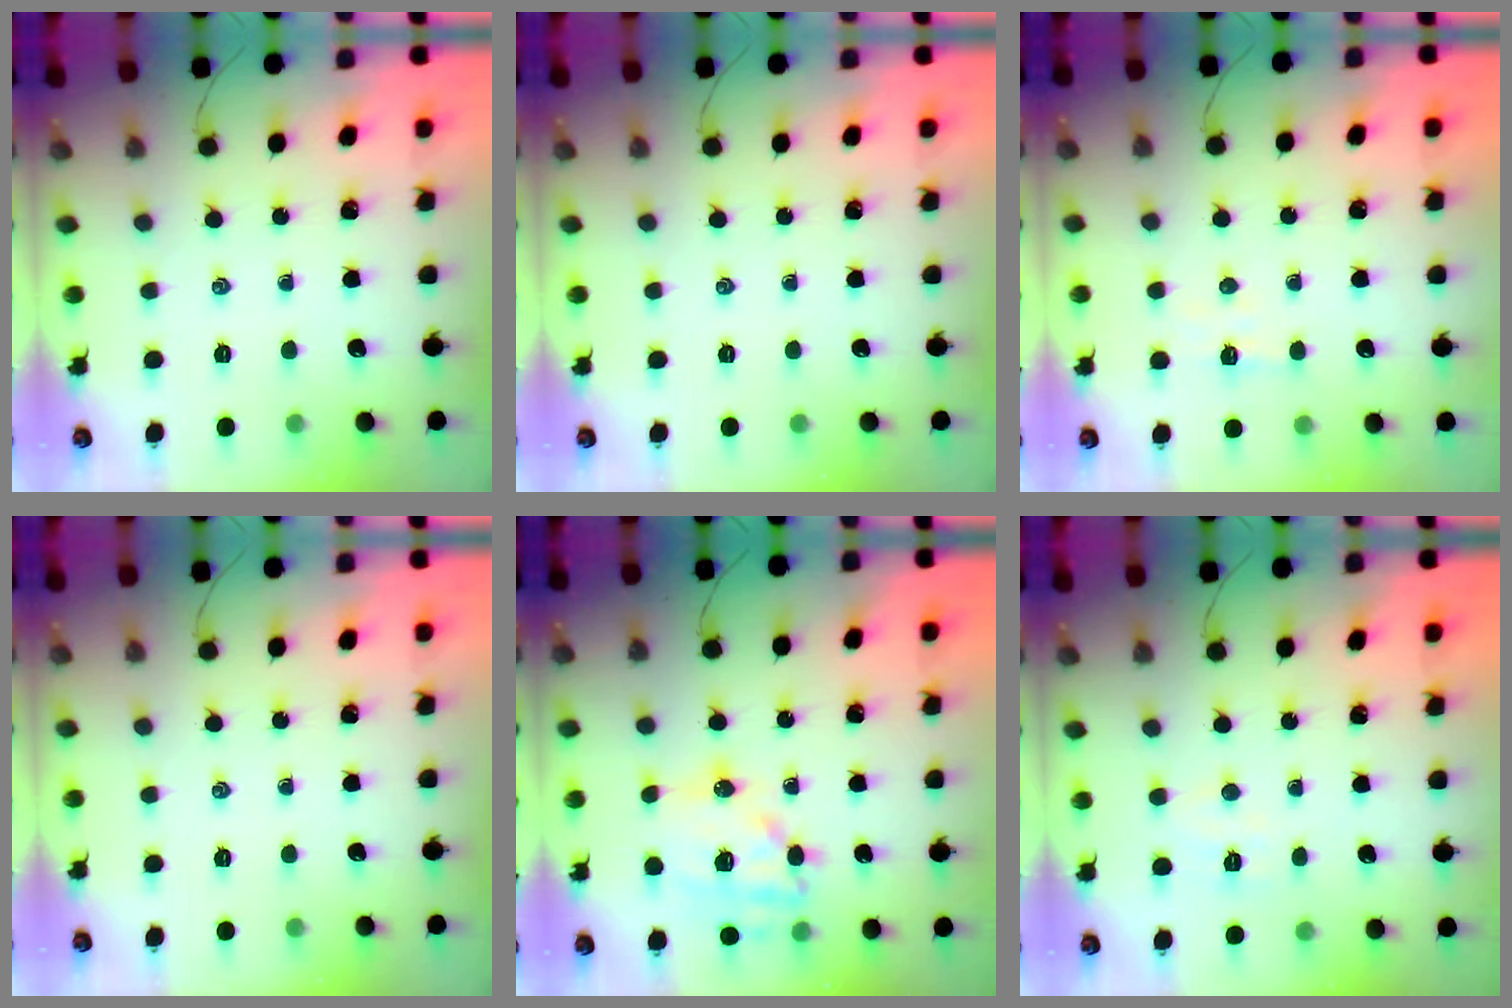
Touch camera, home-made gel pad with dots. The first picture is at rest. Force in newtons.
{"total": 0.0}
{"total": 4.7, "press": 4.6, "slide": 1.2}
{"total": 0.0}
{"total": 15.5, "press": 15.2, "slide": 2.9}
{"total": 4.7, "press": 4.6, "slide": 1.1}